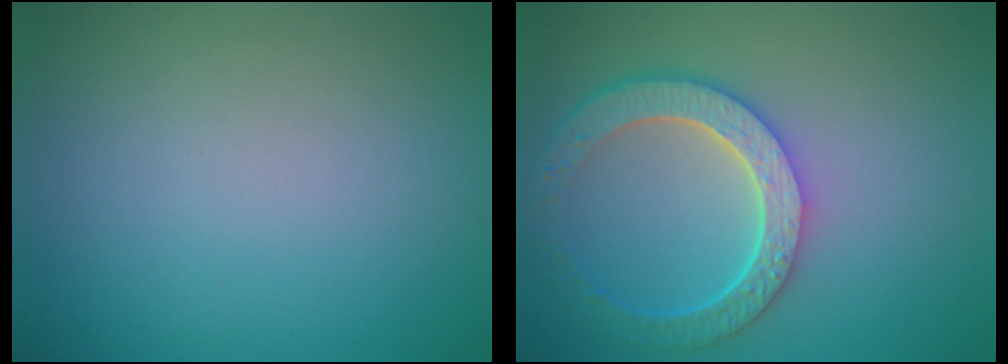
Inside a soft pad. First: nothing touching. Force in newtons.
{"total": 6.1, "press": 4.8, "slide": 3.8}